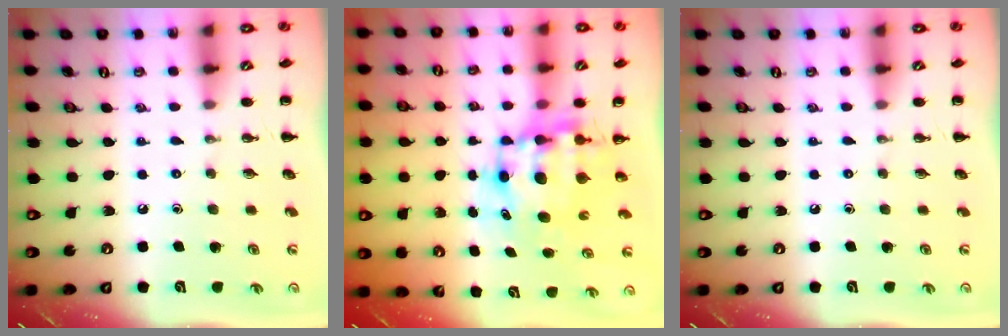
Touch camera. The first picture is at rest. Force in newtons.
{"total": 8.6, "press": 8.2, "slide": 2.3}
{"total": 0.0}